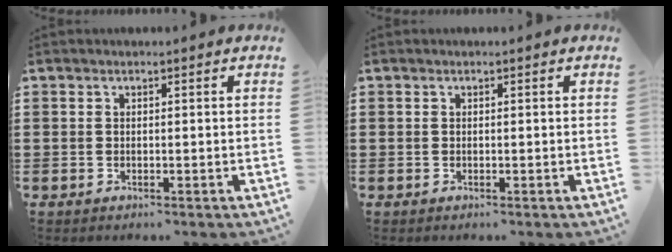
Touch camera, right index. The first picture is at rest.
{"total": 0.0}